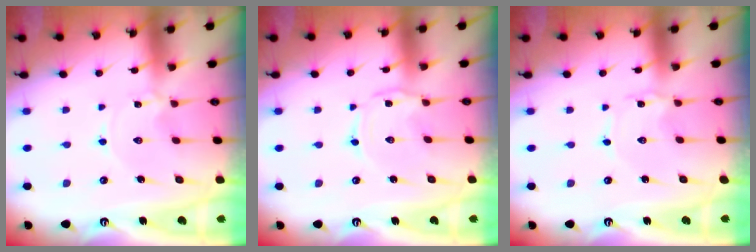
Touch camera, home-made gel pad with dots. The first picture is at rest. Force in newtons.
{"total": 1.5, "press": 1.5, "slide": 0.3}
{"total": 0.6, "press": 0.6, "slide": 0.1}